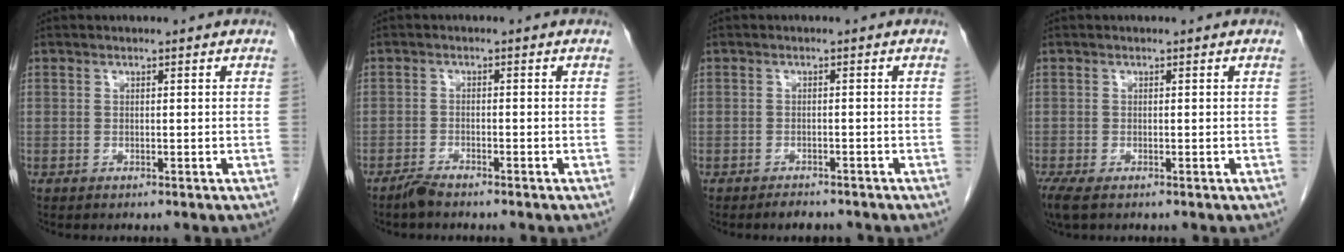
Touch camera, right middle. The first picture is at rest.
{"total": 2.0, "force": [-1.9, 0.2, 0.8], "torque": [-0.022, -0.003, -0.037]}
{"total": 2.5, "force": [-2.3, 0.7, 0.9], "torque": [-0.017, -0.004, -0.028]}
{"total": 3.5, "force": [-2.4, 1.3, 2.3], "torque": [-0.050, -0.014, -0.038]}